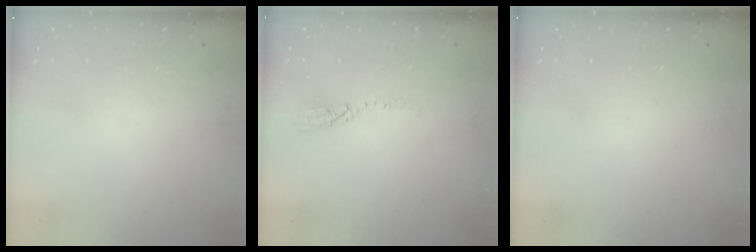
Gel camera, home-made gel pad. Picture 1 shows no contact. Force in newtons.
{"total": 3.5, "press": 3.5, "slide": 0.2}
{"total": 9.8, "press": 1.6, "slide": 9.7}